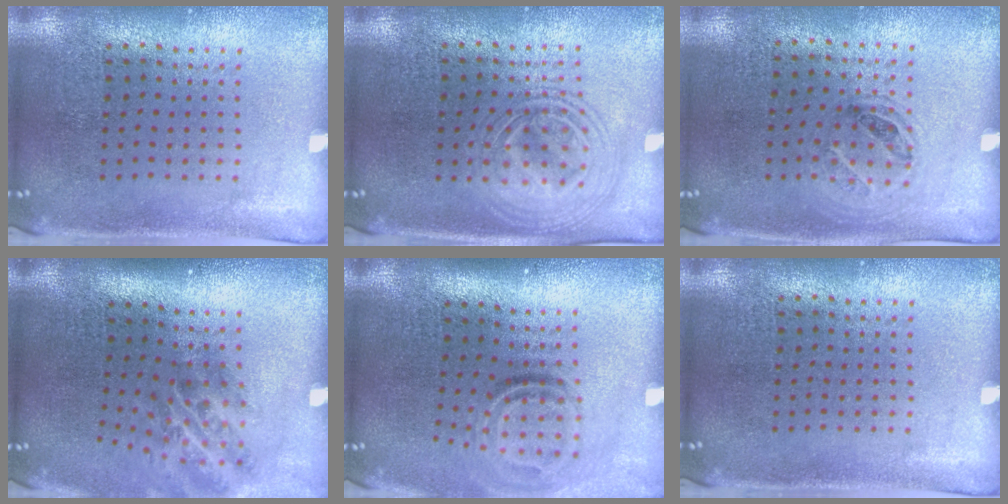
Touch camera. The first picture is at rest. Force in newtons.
{"total": 2.6, "press": 2.6, "slide": 0.3}
{"total": 1.1, "press": 0.8, "slide": 0.7}
{"total": 2.0, "press": 1.3, "slide": 1.6}
{"total": 2.0, "press": 1.1, "slide": 1.6}
{"total": 0.0}